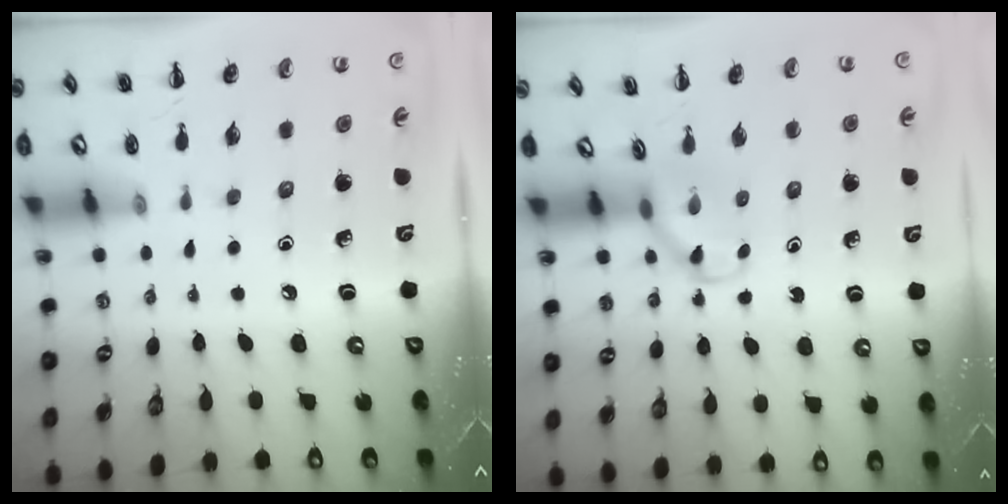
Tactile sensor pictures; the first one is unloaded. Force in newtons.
{"total": 3.3, "press": 3.0, "slide": 1.2}